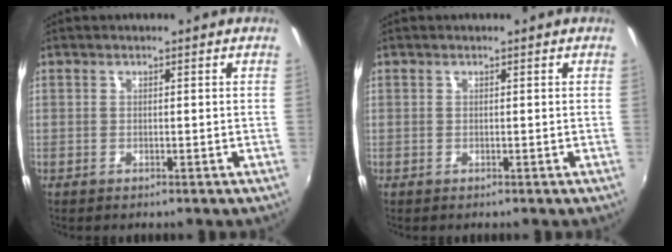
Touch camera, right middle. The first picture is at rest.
{"total": 0.0}